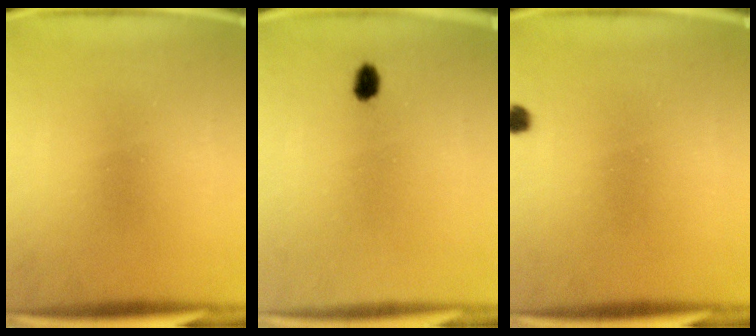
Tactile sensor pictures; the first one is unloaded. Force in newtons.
{"total": 2.2}
{"total": 1.4}